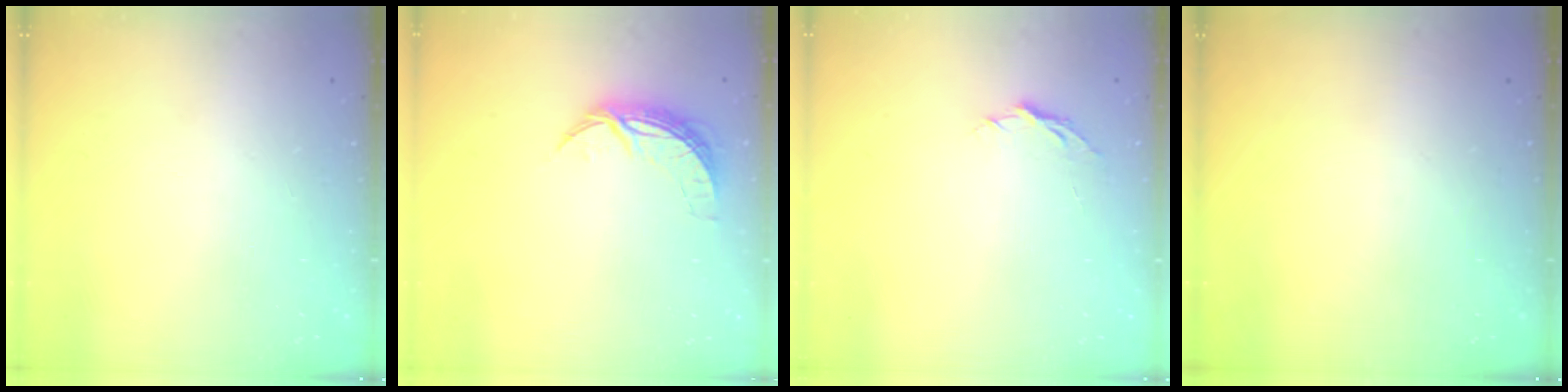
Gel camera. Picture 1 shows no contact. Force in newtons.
{"total": 7.4, "press": 7.4, "slide": 0.5}
{"total": 3.7, "press": 3.6, "slide": 0.4}
{"total": 0.0}